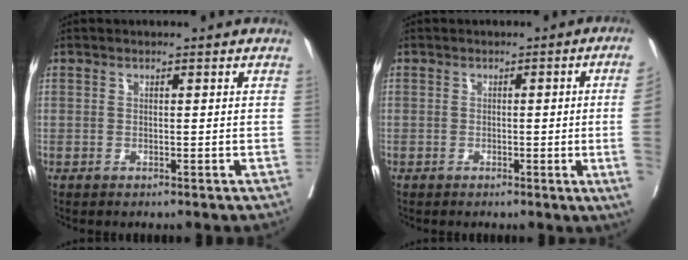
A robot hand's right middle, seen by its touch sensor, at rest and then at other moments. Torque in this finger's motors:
{"motor_torque": [0.36, -0.36, -0.40, -0.07]}